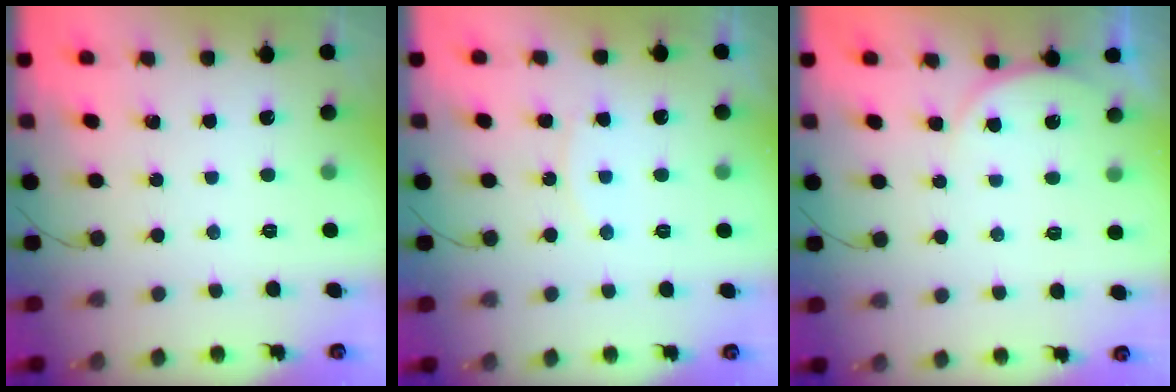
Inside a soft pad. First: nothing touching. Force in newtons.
{"total": 5.8, "press": 5.8, "slide": 0.4}
{"total": 3.8, "press": 3.2, "slide": 2.2}